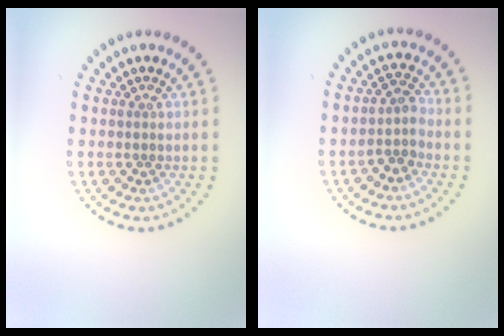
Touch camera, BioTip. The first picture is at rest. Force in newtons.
{"total": 1.9, "press": 1.5, "slide": 1.1}